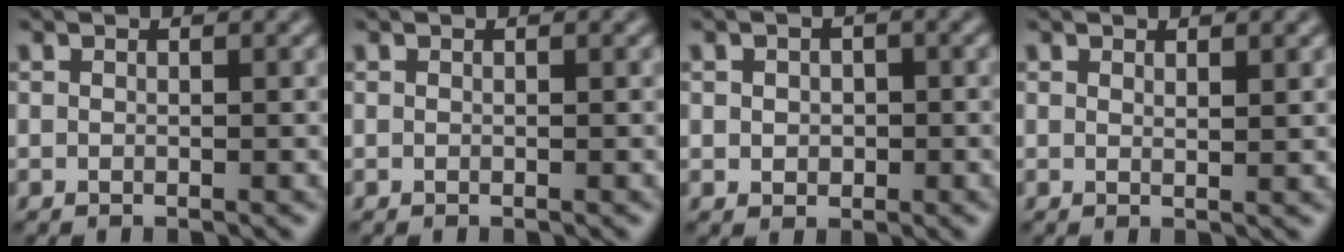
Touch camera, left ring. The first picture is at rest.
{"total": 0.0}
{"total": 1.6, "force": [0.0, 1.4, 0.9], "torque": [-0.012, 0.001, -0.001]}
{"total": 0.8, "force": [0.7, 0.1, 0.5], "torque": [-0.006, -0.002, 0.012]}